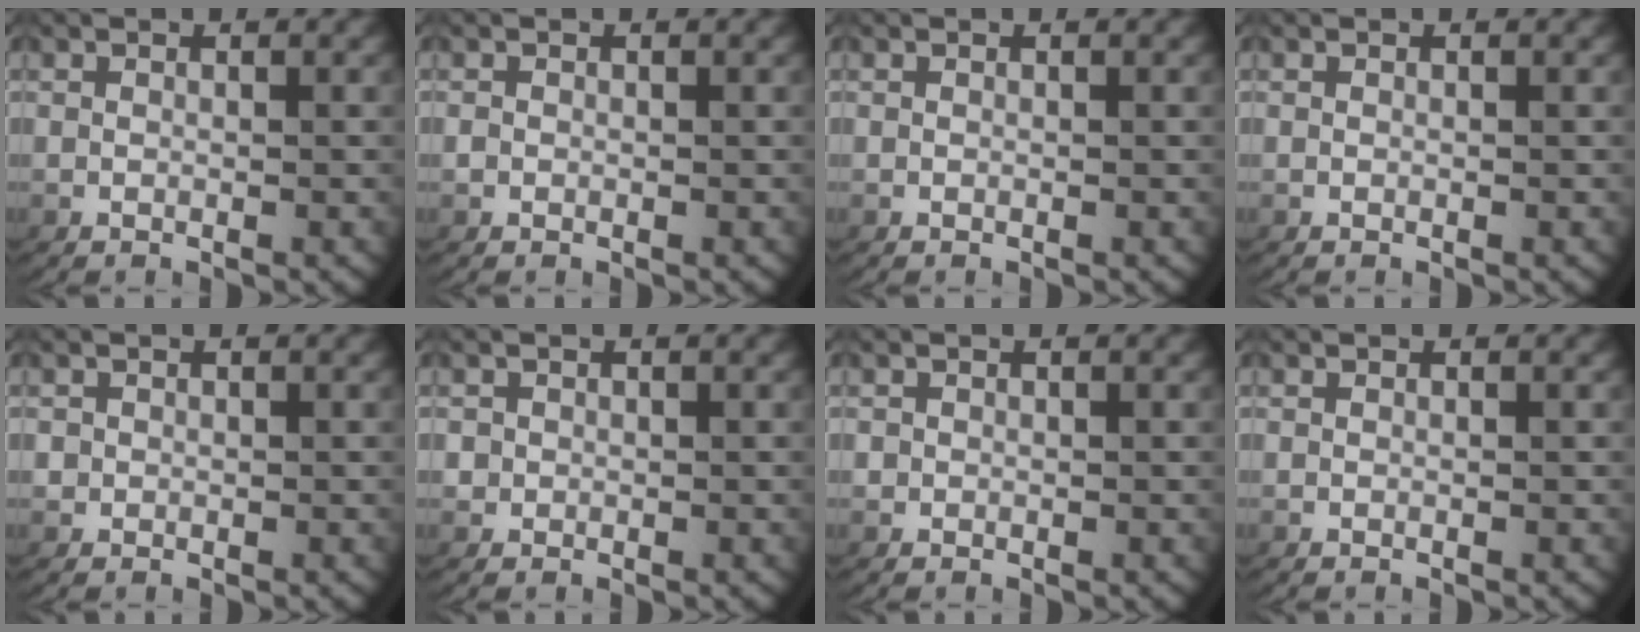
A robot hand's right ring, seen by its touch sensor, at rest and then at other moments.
{"total": 0.6, "force": [-0.2, 0.5, 0.2], "torque": [-0.013, -0.003, -0.001]}
{"total": 0.0}
{"total": 0.0}
{"total": 1.2, "force": [-0.1, 1.2, 0.2], "torque": [-0.014, -0.007, 0.002]}
{"total": 1.6, "force": [-0.1, 1.6, 0.3], "torque": [-0.016, -0.007, 0.001]}
{"total": 0.9, "force": [0.0, 0.9, 0.2], "torque": [-0.012, -0.006, 0.002]}
{"total": 0.0}